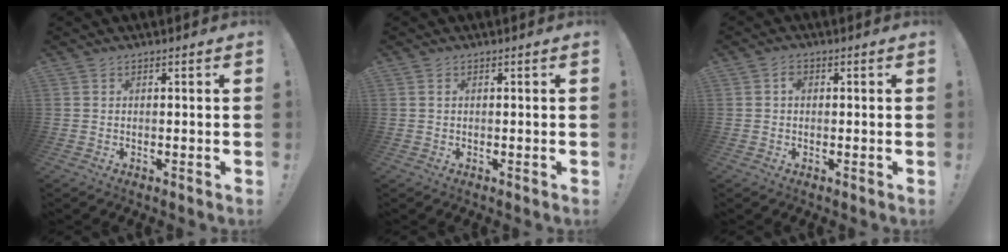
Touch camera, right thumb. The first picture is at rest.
{"total": 0.6, "force": [0.2, 0.3, 0.4], "torque": [-0.014, 0.003, 0.006]}
{"total": 1.5, "force": [0.1, 1.3, 0.8], "torque": [-0.010, 0.003, 0.000]}